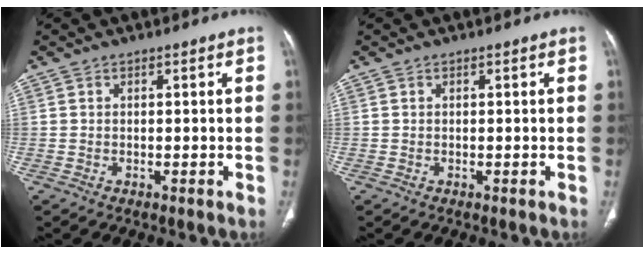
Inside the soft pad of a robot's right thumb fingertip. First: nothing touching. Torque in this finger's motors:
{"motor_torque": [0.09, 0.11, -0.15, 0.04, 0.03]}